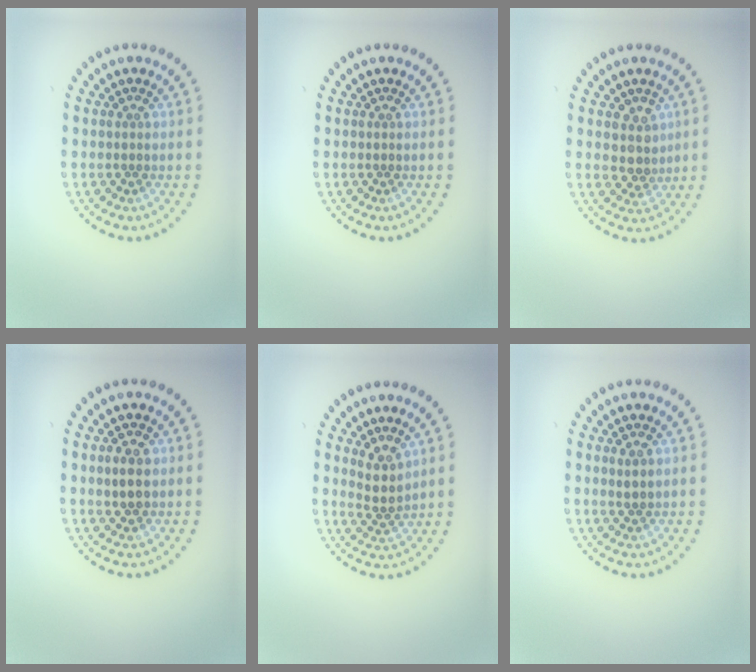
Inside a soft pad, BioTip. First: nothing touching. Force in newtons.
{"total": 0.0}
{"total": 2.5, "press": 2.1, "slide": 1.3}
{"total": 2.3, "press": 2.3, "slide": 0.3}
{"total": 2.5, "press": 1.9, "slide": 1.6}
{"total": 0.8, "press": 0.8, "slide": 0.2}